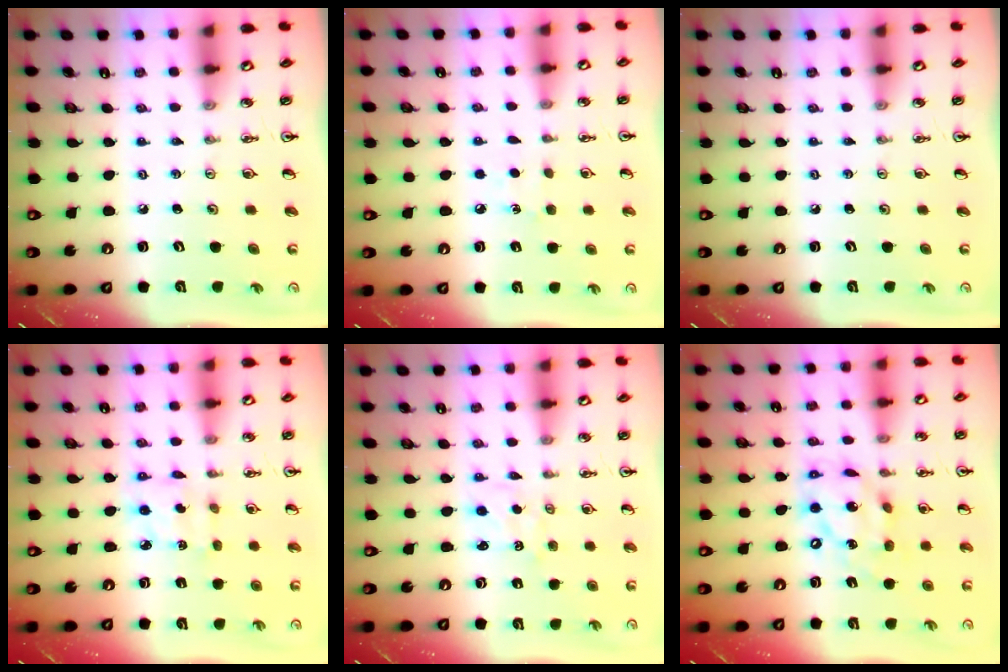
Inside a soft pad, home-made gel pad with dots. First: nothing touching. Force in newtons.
{"total": 5.4, "press": 5.4, "slide": 0.6}
{"total": 0.0}
{"total": 2.9, "press": 2.9, "slide": 0.1}
{"total": 1.2, "press": 1.2, "slide": 0.2}
{"total": 16.6, "press": 16.5, "slide": 1.8}